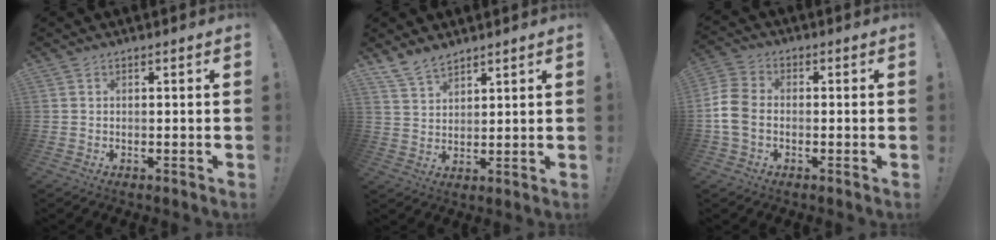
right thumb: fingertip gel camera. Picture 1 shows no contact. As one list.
[{"total": 6.7, "force": [5.7, 2.7, 2.2], "torque": [-0.051, -0.031, 0.113]}, {"total": 9.1, "force": [-2.0, 6.6, 6.0], "torque": [-0.136, 0.017, -0.032]}]